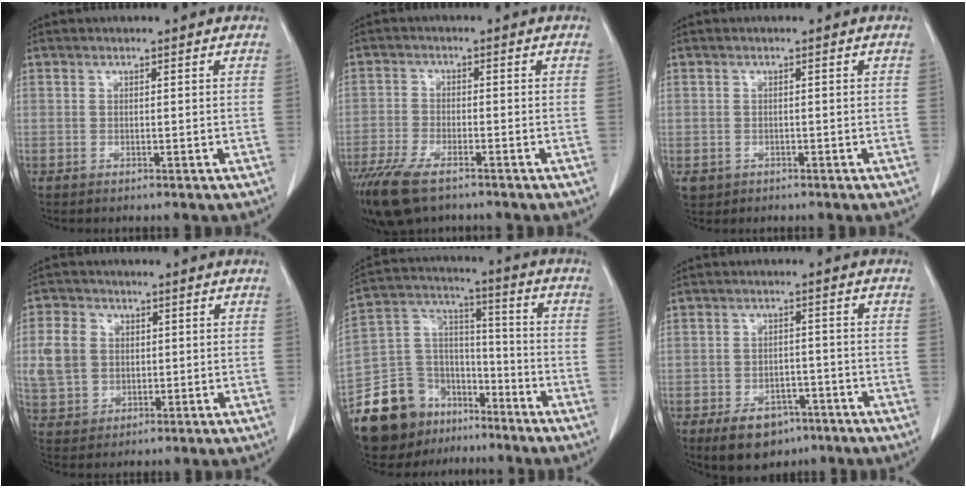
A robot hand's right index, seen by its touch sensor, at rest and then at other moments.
{"total": 9.2, "force": [-6.7, 3.0, 5.6], "torque": [-0.102, -0.019, -0.115]}
{"total": 2.2, "force": [-0.8, 2.0, 0.4], "torque": [-0.004, 0.003, -0.005]}
{"total": 8.4, "force": [1.3, 7.1, 4.2], "torque": [-0.108, 0.018, 0.032]}
{"total": 16.9, "force": [-12.0, 10.8, 5.2], "torque": [-0.103, 0.072, -0.202]}
{"total": 7.5, "force": [-4.8, 4.6, 3.6], "torque": [-0.059, 0.003, -0.066]}